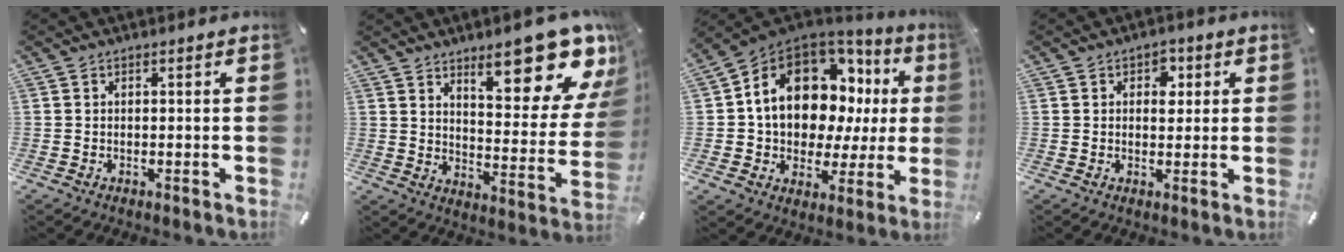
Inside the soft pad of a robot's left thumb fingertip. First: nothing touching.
{"total": 17.8, "force": [12.9, 6.0, 10.8], "torque": [-0.132, -0.111, 0.210]}
{"total": 15.3, "force": [5.7, 11.1, 8.9], "torque": [-0.146, -0.039, 0.103]}
{"total": 3.7, "force": [1.1, 2.7, 2.3], "torque": [-0.009, -0.008, 0.008]}